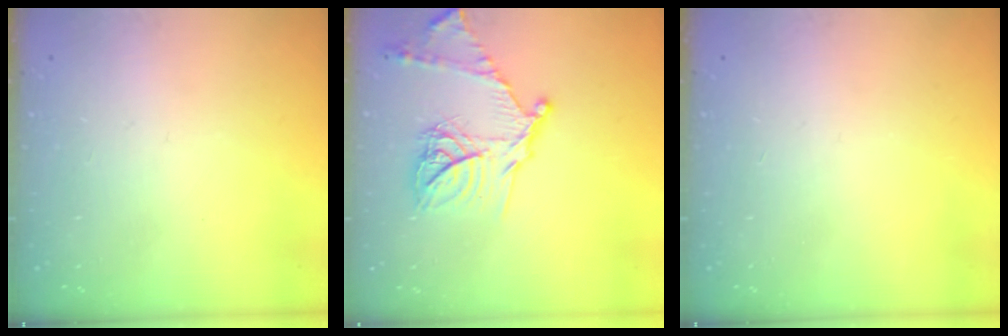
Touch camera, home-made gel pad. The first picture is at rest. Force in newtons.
{"total": 18.3, "press": 18.2, "slide": 1.7}
{"total": 0.0}